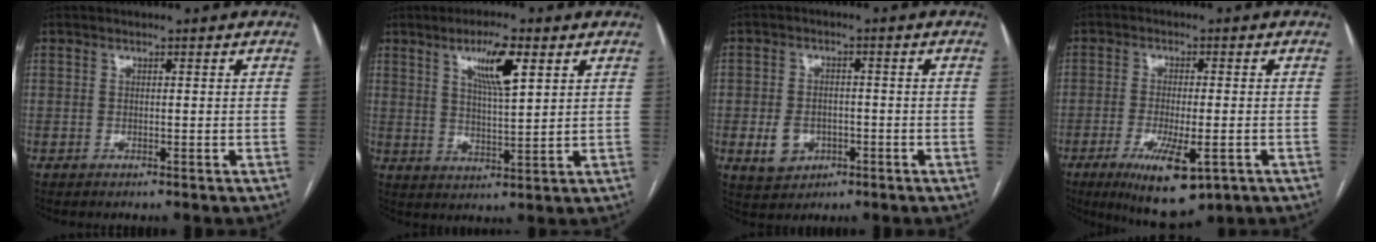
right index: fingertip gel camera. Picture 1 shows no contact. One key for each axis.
{"total": 8.0, "fx": 3.9, "fy": 1.1, "fz": 6.9, "tx": -0.122, "ty": -0.002, "tz": 0.069}
{"total": 5.2, "fx": -1.6, "fy": 4.2, "fz": 2.6, "tx": -0.044, "ty": 0.006, "tz": -0.015}
{"total": 10.3, "fx": -4.8, "fy": 2.8, "fz": 8.7, "tx": -0.143, "ty": -0.021, "tz": -0.067}